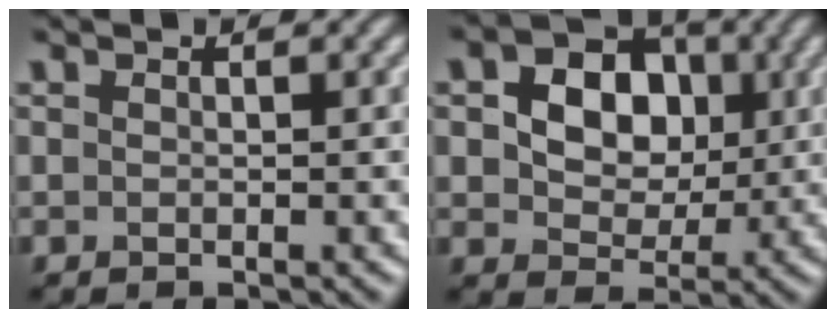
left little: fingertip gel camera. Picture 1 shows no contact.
{"total": 9.6, "force": [2.1, 7.4, 5.7], "torque": [-0.092, 0.029, 0.019]}